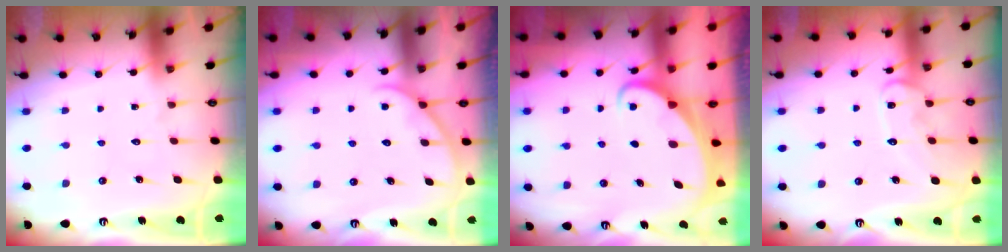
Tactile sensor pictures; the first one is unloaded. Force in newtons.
{"total": 3.3, "press": 3.3, "slide": 0.4}
{"total": 2.7, "press": 2.7, "slide": 0.2}
{"total": 11.4, "press": 11.4, "slide": 1.0}